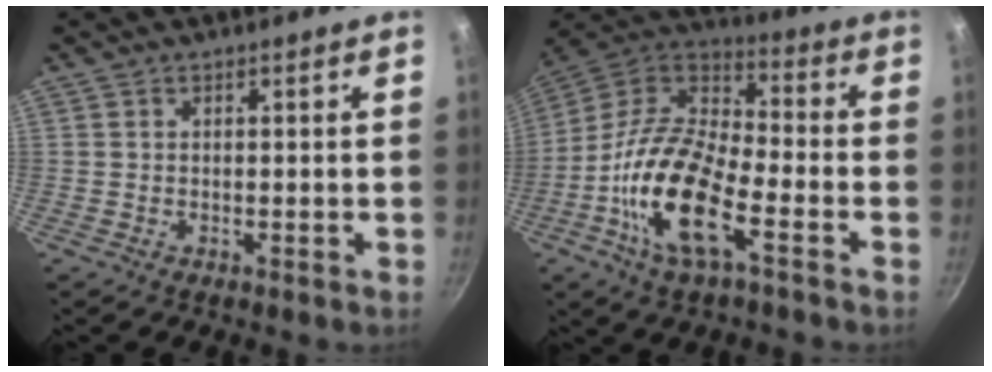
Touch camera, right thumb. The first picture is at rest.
{"total": 18.8, "force": [-6.9, 7.8, 15.6], "torque": [-0.297, 0.042, -0.153]}